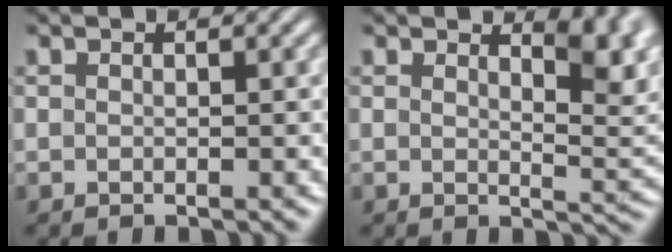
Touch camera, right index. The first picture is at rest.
{"total": 4.3, "force": [2.2, 0.9, 3.6], "torque": [-0.028, -0.011, 0.033]}